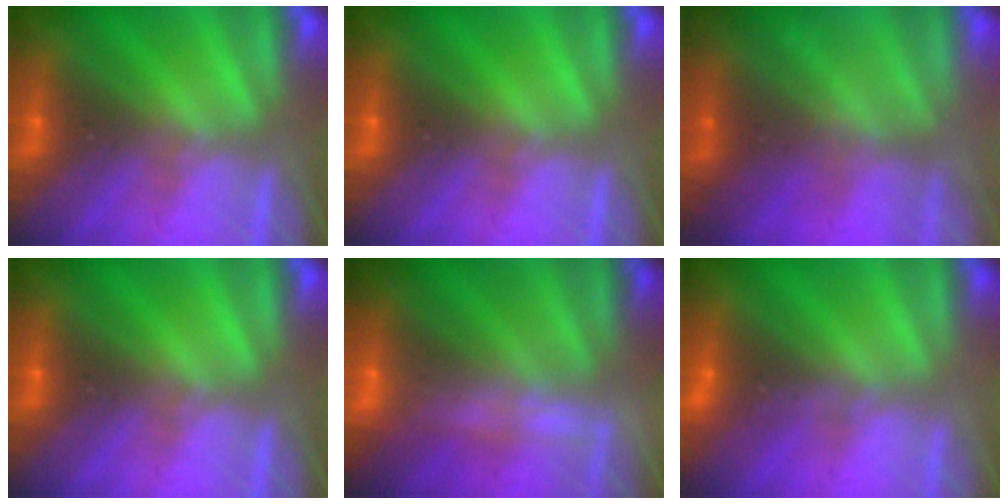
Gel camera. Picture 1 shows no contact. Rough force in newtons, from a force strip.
{"total": 0.0}
{"total": 2.2}
{"total": 0.0}
{"total": 2.3}
{"total": 3.0}